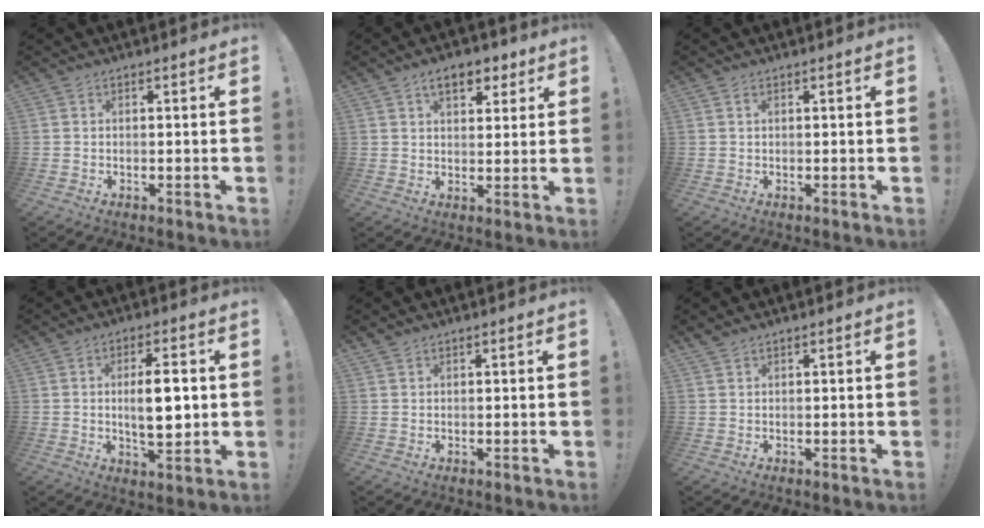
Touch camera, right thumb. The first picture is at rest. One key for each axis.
{"total": 8.1, "fx": 4.6, "fy": 4.5, "fz": 4.8, "tx": -0.058, "ty": -0.011, "tz": 0.080}
{"total": 0.6, "fx": 0.3, "fy": 0.2, "fz": 0.5, "tx": -0.010, "ty": 0.001, "tz": 0.006}
{"total": 9.9, "fx": 0.6, "fy": 3.6, "fz": 9.2, "tx": -0.146, "ty": -0.007, "tz": 0.004}
{"total": 0.9, "fx": 0.8, "fy": 0.3, "fz": 0.2, "tx": 0.003, "ty": -0.004, "tz": 0.014}
{"total": 1.3, "fx": 1.0, "fy": 0.4, "fz": 0.6, "tx": -0.011, "ty": -0.001, "tz": 0.020}